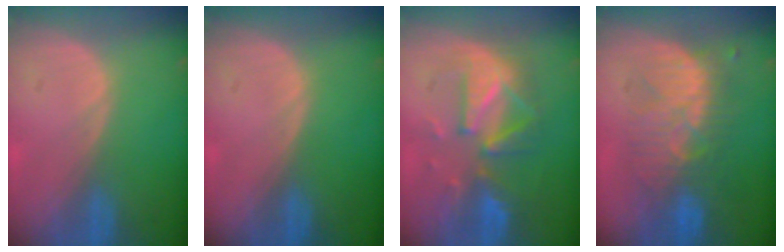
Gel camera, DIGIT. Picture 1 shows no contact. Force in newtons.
{"total": 0.0}
{"total": 8.6, "press": 8.5, "slide": 1.2}
{"total": 8.7, "press": 8.7, "slide": 0.8}